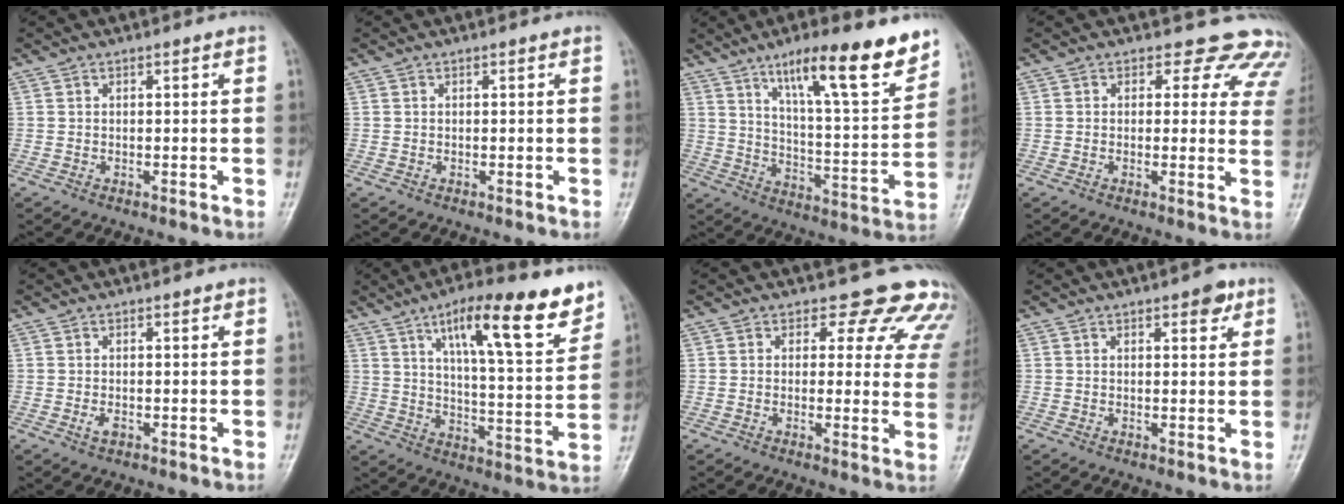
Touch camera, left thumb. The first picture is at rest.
{"total": 0.0}
{"total": 18.5, "force": [12.1, 3.7, 13.6], "torque": [-0.177, -0.064, 0.193]}
{"total": 9.7, "force": [8.3, 4.9, 1.2], "torque": [0.043, -0.035, 0.056]}
{"total": 1.6, "force": [-0.4, 0.9, 1.2], "torque": [-0.021, -0.003, -0.006]}
{"total": 18.4, "force": [11.0, 4.6, 14.0], "torque": [-0.181, -0.051, 0.173]}
{"total": 11.6, "force": [10.1, 5.4, 2.2], "torque": [0.033, -0.055, 0.082]}
{"total": 3.0, "force": [1.7, 1.3, 2.1], "torque": [-0.018, -0.005, 0.019]}